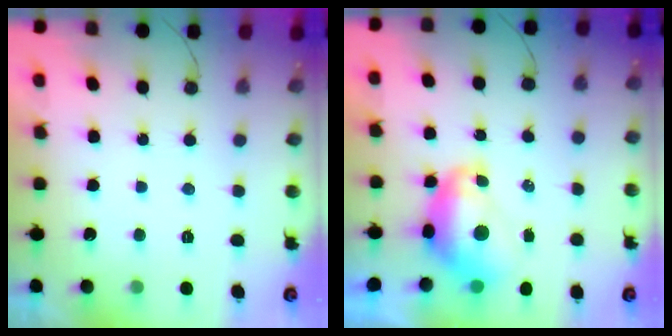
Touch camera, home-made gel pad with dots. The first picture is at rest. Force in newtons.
{"total": 8.3, "press": 8.2, "slide": 0.9}